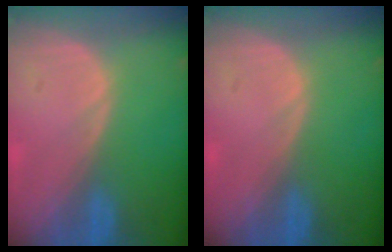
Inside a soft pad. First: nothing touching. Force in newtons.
{"total": 0.0}